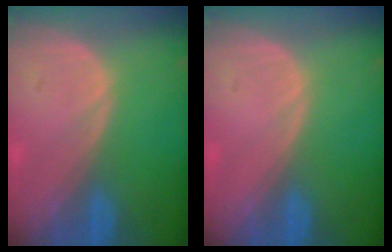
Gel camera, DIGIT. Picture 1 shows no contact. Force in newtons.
{"total": 0.0}